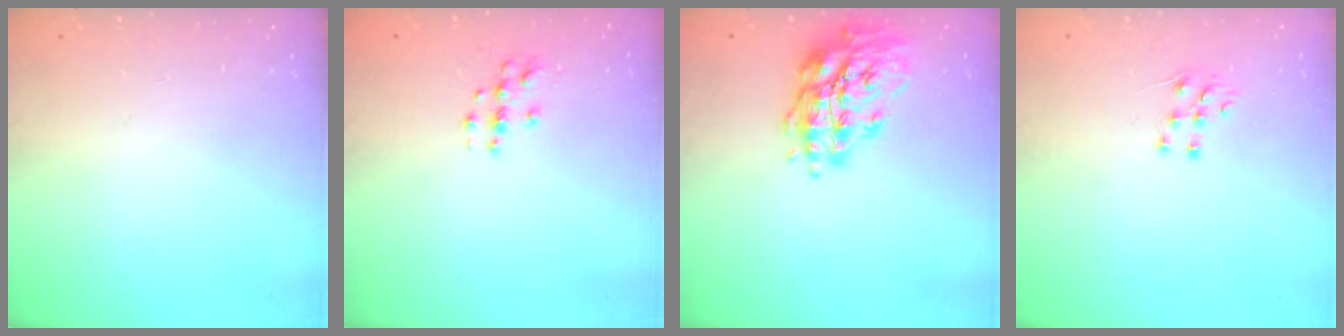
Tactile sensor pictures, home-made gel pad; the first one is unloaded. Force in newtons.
{"total": 3.9, "press": 3.9, "slide": 0.5}
{"total": 16.1, "press": 15.9, "slide": 2.1}
{"total": 4.7, "press": 4.7, "slide": 0.3}